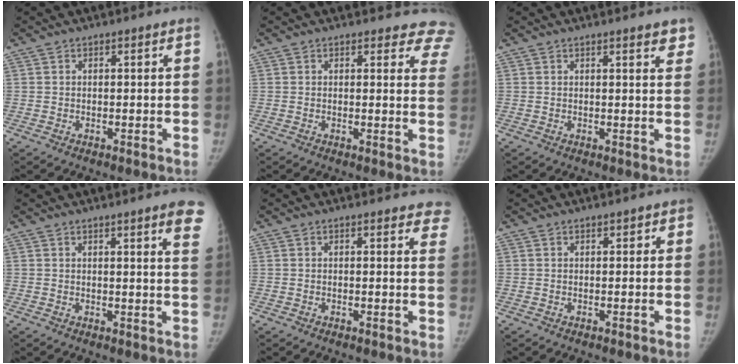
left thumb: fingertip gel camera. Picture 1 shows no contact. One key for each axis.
{"total": 8.6, "fx": 7.9, "fy": 3.5, "fz": 0.4, "tx": 0.056, "ty": -0.041, "tz": 0.046}
{"total": 3.2, "fx": 2.3, "fy": 0.9, "fz": 1.9, "tx": -0.006, "ty": -0.008, "tz": 0.023}
{"total": 7.1, "fx": 4.4, "fy": 0.8, "fz": 5.4, "tx": -0.048, "ty": -0.015, "tz": 0.043}
{"total": 4.9, "fx": 4.3, "fy": 1.8, "fz": 1.5, "tx": 0.016, "ty": -0.017, "tz": 0.028}
{"total": 1.2, "fx": 0.4, "fy": 0.9, "fz": 0.6, "tx": 0.011, "ty": 0.001, "tz": 0.001}